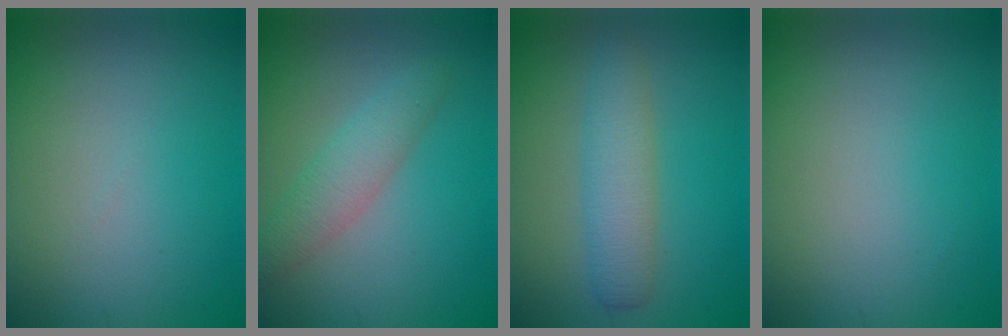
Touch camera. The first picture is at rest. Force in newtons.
{"total": 3.0, "press": 3.0, "slide": 0.2}
{"total": 3.6, "press": 3.6, "slide": 0.2}
{"total": 0.0}